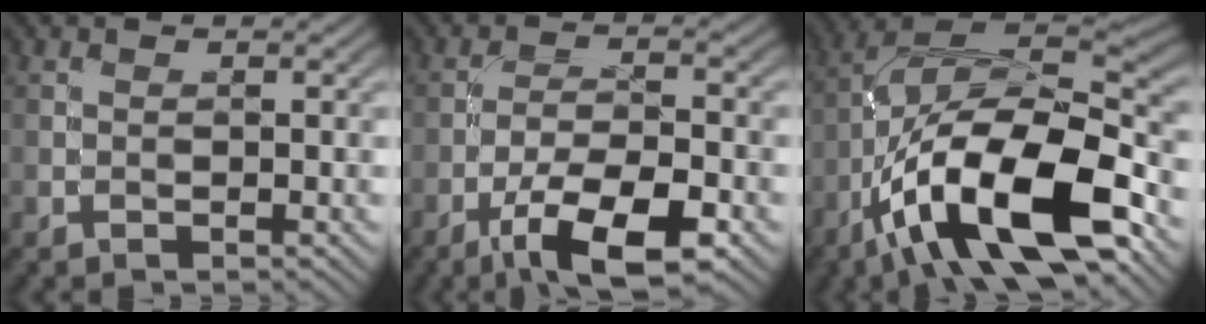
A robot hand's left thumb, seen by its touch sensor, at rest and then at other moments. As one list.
[{"total": 9.1, "force": [-5.2, 2.8, 6.9], "torque": [-0.120, -0.001, -0.095]}, {"total": 17.2, "force": [-8.3, 6.7, 13.5], "torque": [-0.236, 0.002, -0.163]}]